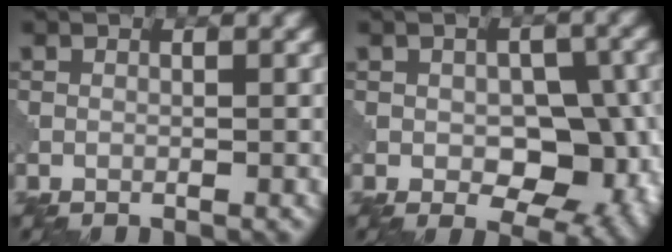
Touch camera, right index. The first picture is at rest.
{"total": 8.9, "force": [-1.2, 5.6, 6.9], "torque": [-0.083, -0.015, -0.010]}